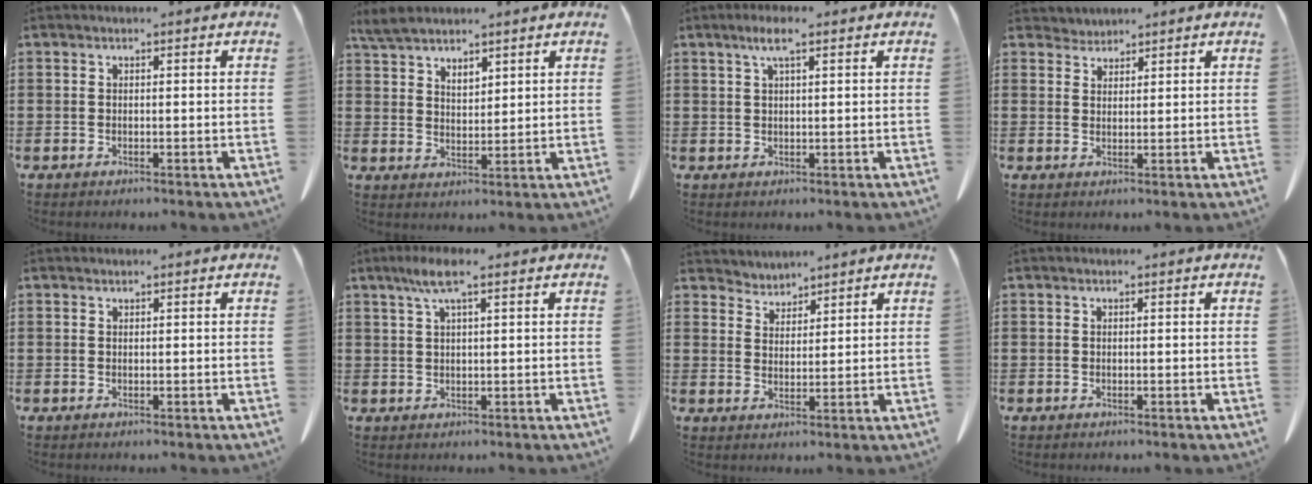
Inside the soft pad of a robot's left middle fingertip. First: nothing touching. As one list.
[{"total": 3.9, "force": [3.5, 1.4, 1.2], "torque": [-0.037, -0.001, 0.064]}, {"total": 3.3, "force": [1.8, 0.6, 2.7], "torque": [-0.057, 0.005, 0.029]}, {"total": 2.0, "force": [2.0, 0.4, -0.3], "torque": [-0.001, 0.000, 0.039]}, {"total": 0.0}, {"total": 4.5, "force": [2.4, 0.6, 3.8], "torque": [-0.080, 0.005, 0.041]}, {"total": 2.9, "force": [2.8, 0.5, -0.5], "torque": [-0.001, -0.011, 0.052]}, {"total": 0.0}]